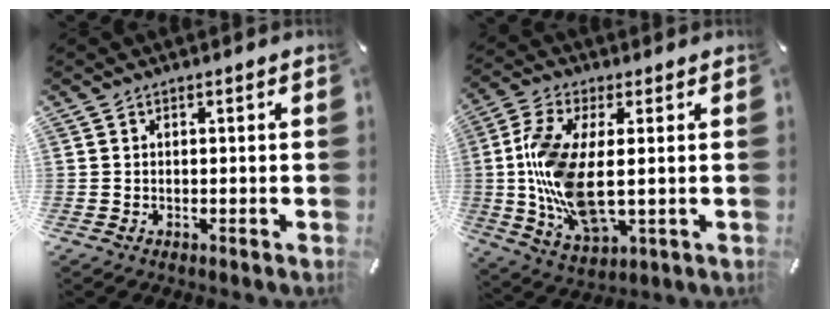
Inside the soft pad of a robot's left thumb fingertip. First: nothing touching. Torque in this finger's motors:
{"motor_torque": [1.57, 3.44, 2.34, 0.18, 0.43]}